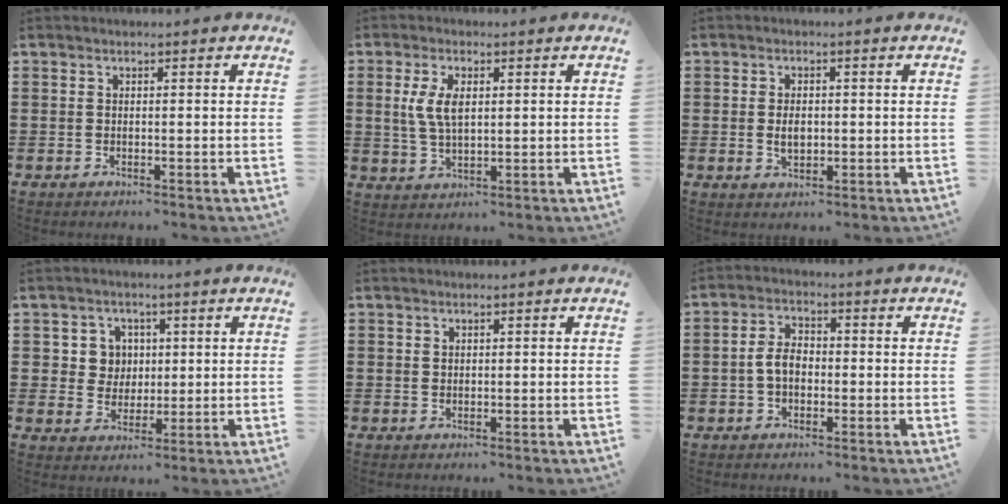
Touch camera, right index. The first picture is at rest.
{"total": 5.5, "force": [1.1, 2.6, 4.7], "torque": [-0.104, 0.007, 0.015]}
{"total": 2.7, "force": [0.0, 1.6, 2.2], "torque": [-0.035, 0.001, -0.003]}
{"total": 5.1, "force": [1.3, 4.7, 1.3], "torque": [-0.048, 0.018, 0.022]}
{"total": 0.7, "force": [0.5, 0.5, 0.1], "torque": [-0.004, 0.001, 0.010]}
{"total": 4.3, "force": [-0.8, 2.7, 3.3], "torque": [-0.084, 0.001, -0.022]}